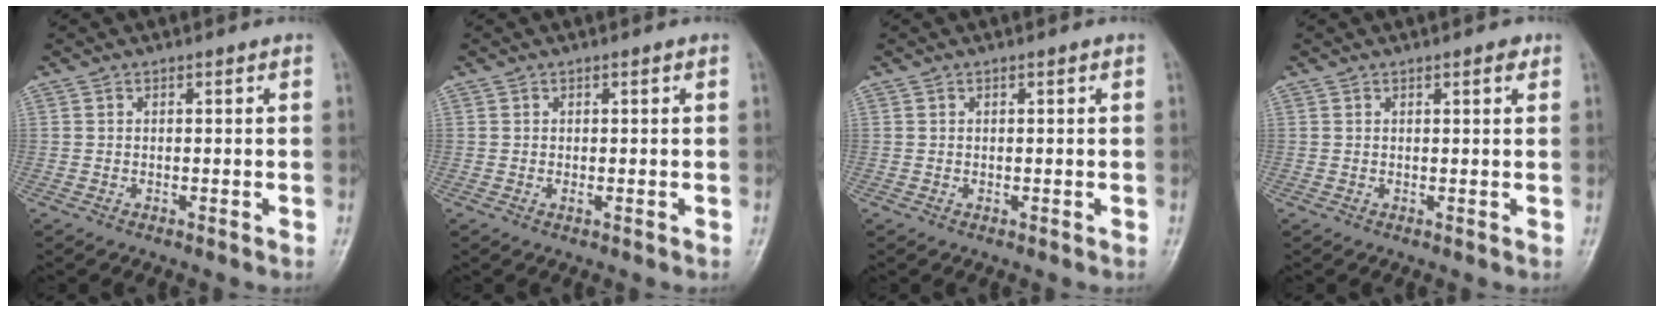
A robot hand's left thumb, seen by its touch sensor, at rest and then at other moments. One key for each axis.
{"total": 1.1, "fx": 0.2, "fy": 0.4, "fz": 1.0, "tx": -0.015, "ty": 0.004, "tz": 0.005}
{"total": 0.6, "fx": 0.2, "fy": 0.2, "fz": 0.5, "tx": -0.008, "ty": 0.003, "tz": 0.005}
{"total": 1.6, "fx": 0.9, "fy": 0.5, "fz": 1.2, "tx": -0.014, "ty": -0.002, "tz": 0.011}